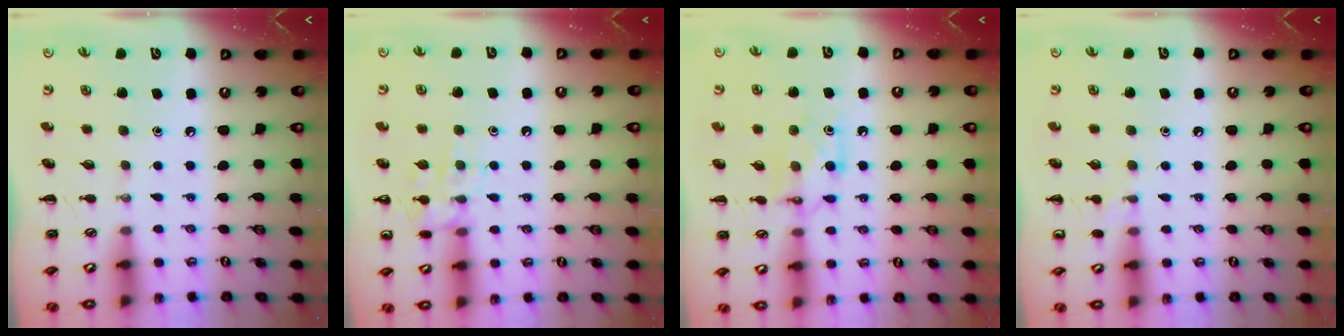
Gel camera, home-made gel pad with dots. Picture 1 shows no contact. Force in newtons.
{"total": 10.3, "press": 10.3, "slide": 0.9}
{"total": 6.5, "press": 6.4, "slide": 1.0}
{"total": 5.8, "press": 5.6, "slide": 1.5}